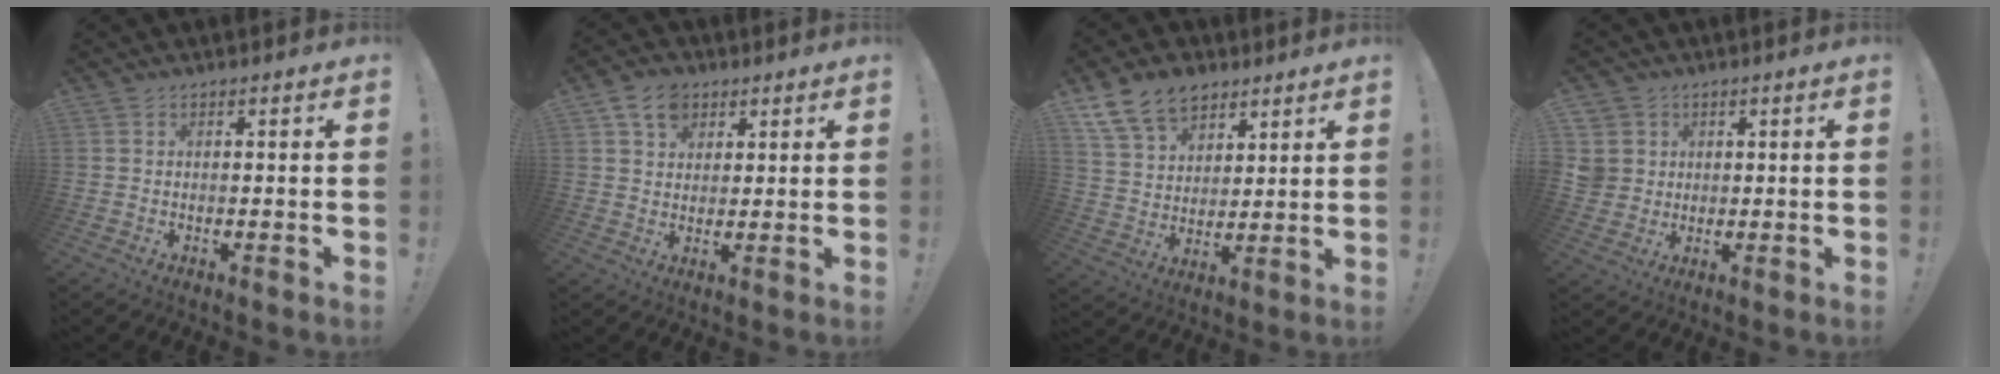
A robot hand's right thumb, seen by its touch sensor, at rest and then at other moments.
{"total": 7.7, "force": [4.0, 5.8, 3.1], "torque": [-0.045, -0.014, 0.077]}
{"total": 13.4, "force": [8.4, 8.9, 5.5], "torque": [-0.103, -0.044, 0.165]}
{"total": 5.5, "force": [1.4, 5.2, 1.1], "torque": [-0.021, -0.007, 0.029]}